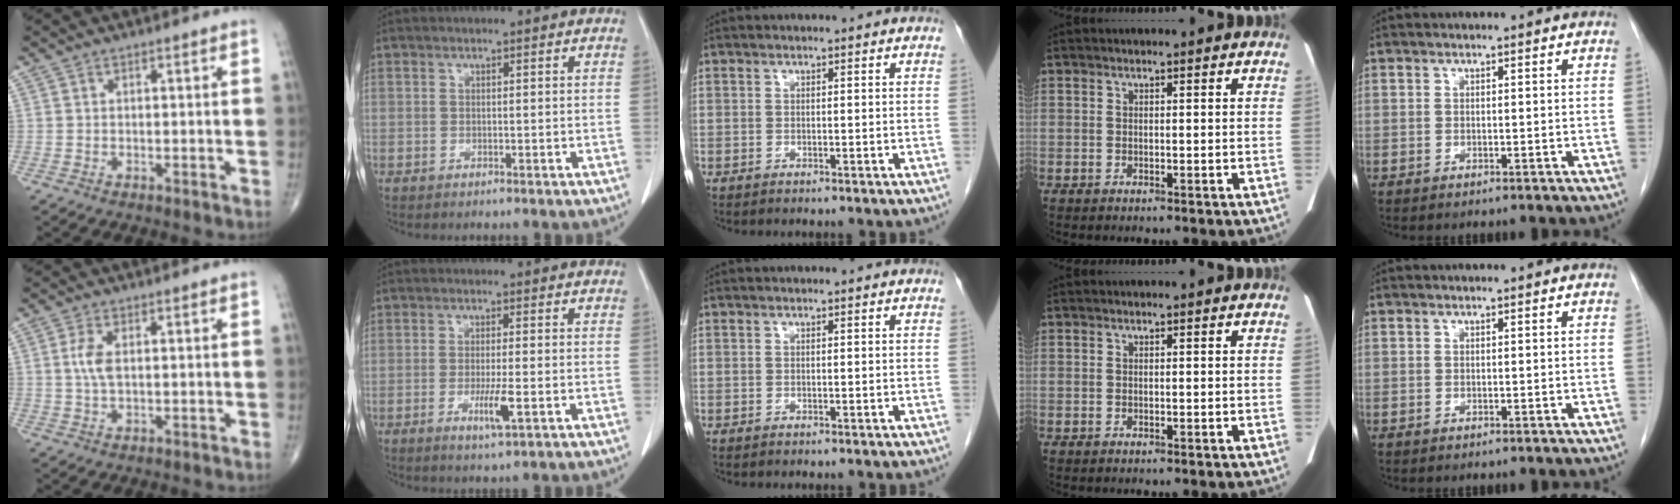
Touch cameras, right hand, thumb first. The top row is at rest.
{"thumb": {"total": 3.9, "force": [0.6, 1.7, 3.5], "torque": [-0.082, 0.001, 0.013]}, "index": {"total": 4.2, "force": [-1.3, 0.2, 4.0], "torque": [-0.074, -0.008, -0.019]}}